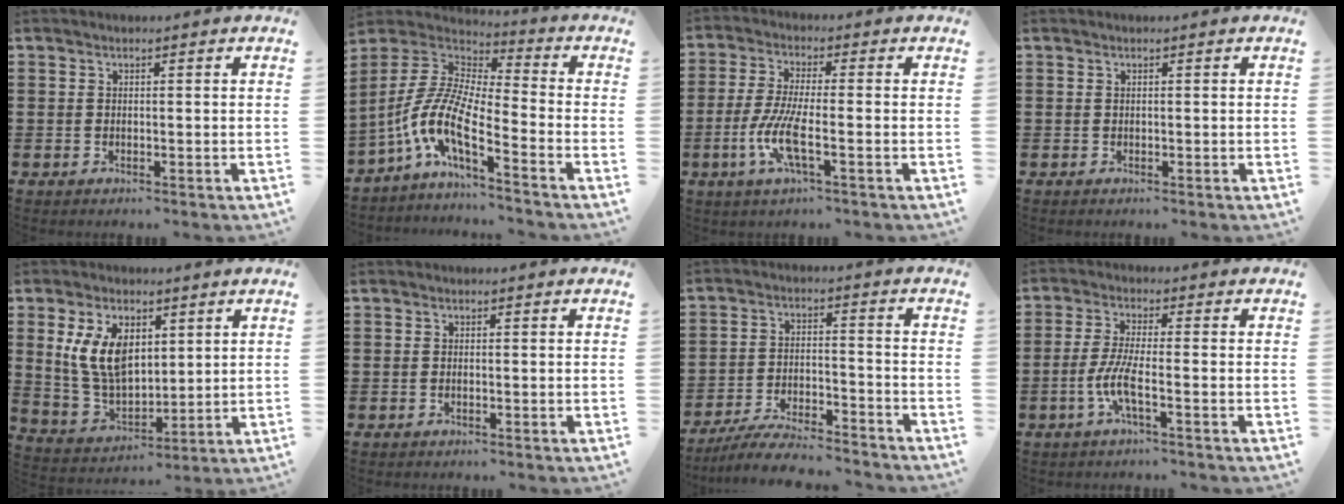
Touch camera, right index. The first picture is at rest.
{"total": 9.2, "force": [-4.9, 2.6, 7.4], "torque": [-0.196, -0.025, -0.111]}
{"total": 7.4, "force": [-2.4, 1.6, 6.8], "torque": [-0.155, -0.016, -0.052]}
{"total": 0.0}
{"total": 9.6, "force": [3.2, 5.7, 6.9], "torque": [-0.169, 0.010, 0.057]}
{"total": 0.0}
{"total": 6.4, "force": [-6.0, 0.3, 2.1], "torque": [-0.044, 0.000, -0.116]}
{"total": 5.7, "force": [-2.1, 0.9, 5.2], "torque": [-0.125, -0.016, -0.049]}